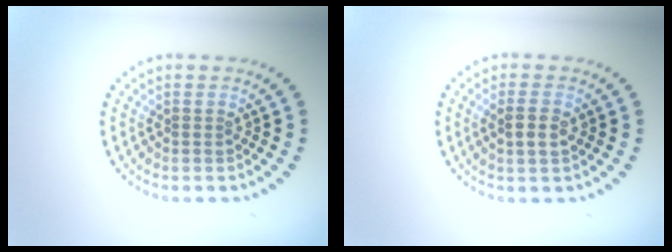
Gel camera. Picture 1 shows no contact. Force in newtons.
{"total": 2.1, "press": 2.0, "slide": 0.7}